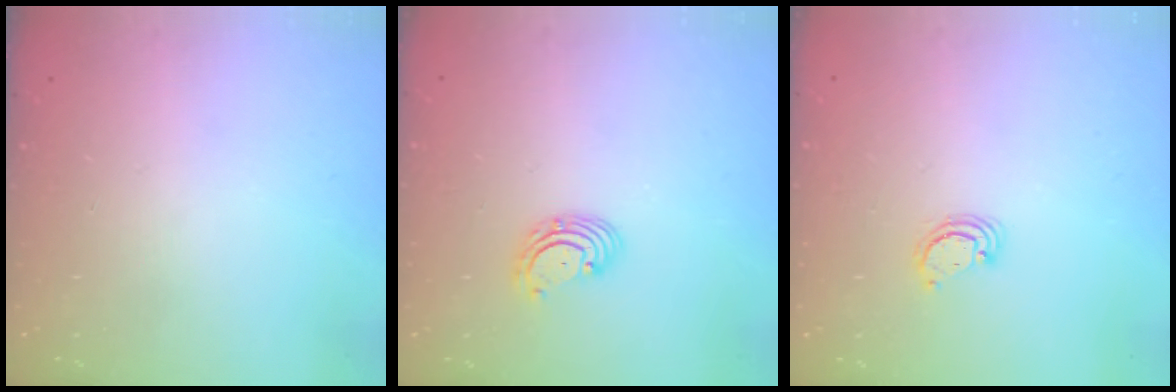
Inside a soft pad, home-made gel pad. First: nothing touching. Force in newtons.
{"total": 2.7, "press": 2.7, "slide": 0.1}
{"total": 2.6, "press": 2.6, "slide": 0.3}